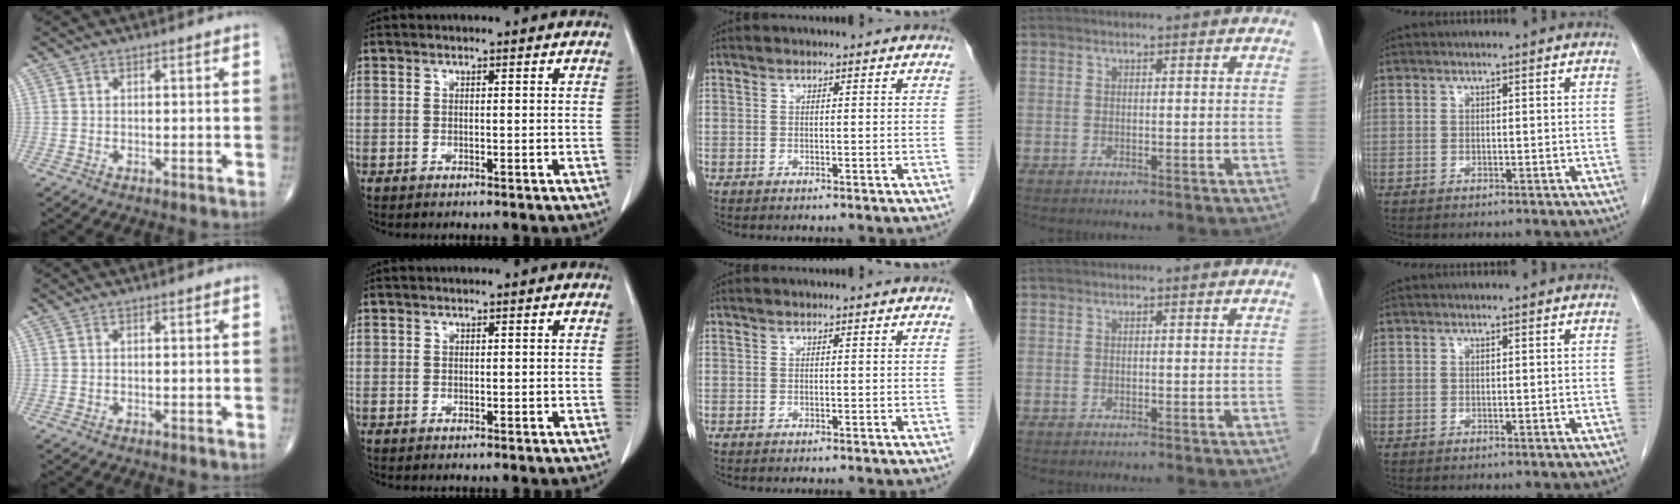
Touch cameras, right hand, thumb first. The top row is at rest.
{"index": {"total": 0.5, "force": [0.3, 0.4, 0.1], "torque": [0.003, -0.001, 0.005]}}